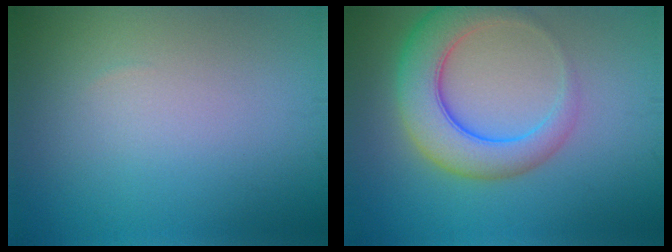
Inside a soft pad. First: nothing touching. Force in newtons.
{"total": 6.7, "press": 6.7, "slide": 0.4}